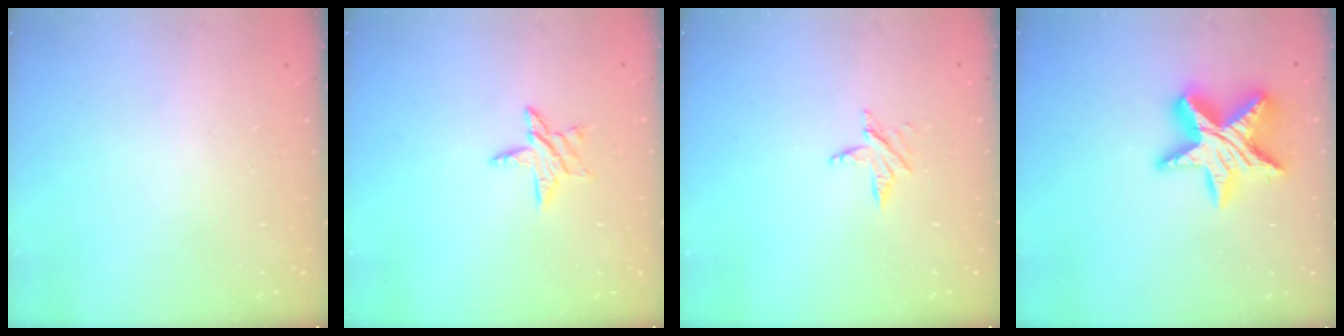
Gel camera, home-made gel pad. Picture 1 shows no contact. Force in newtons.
{"total": 7.3, "press": 7.2, "slide": 0.7}
{"total": 3.7, "press": 3.7, "slide": 0.5}
{"total": 18.8, "press": 18.8, "slide": 1.4}